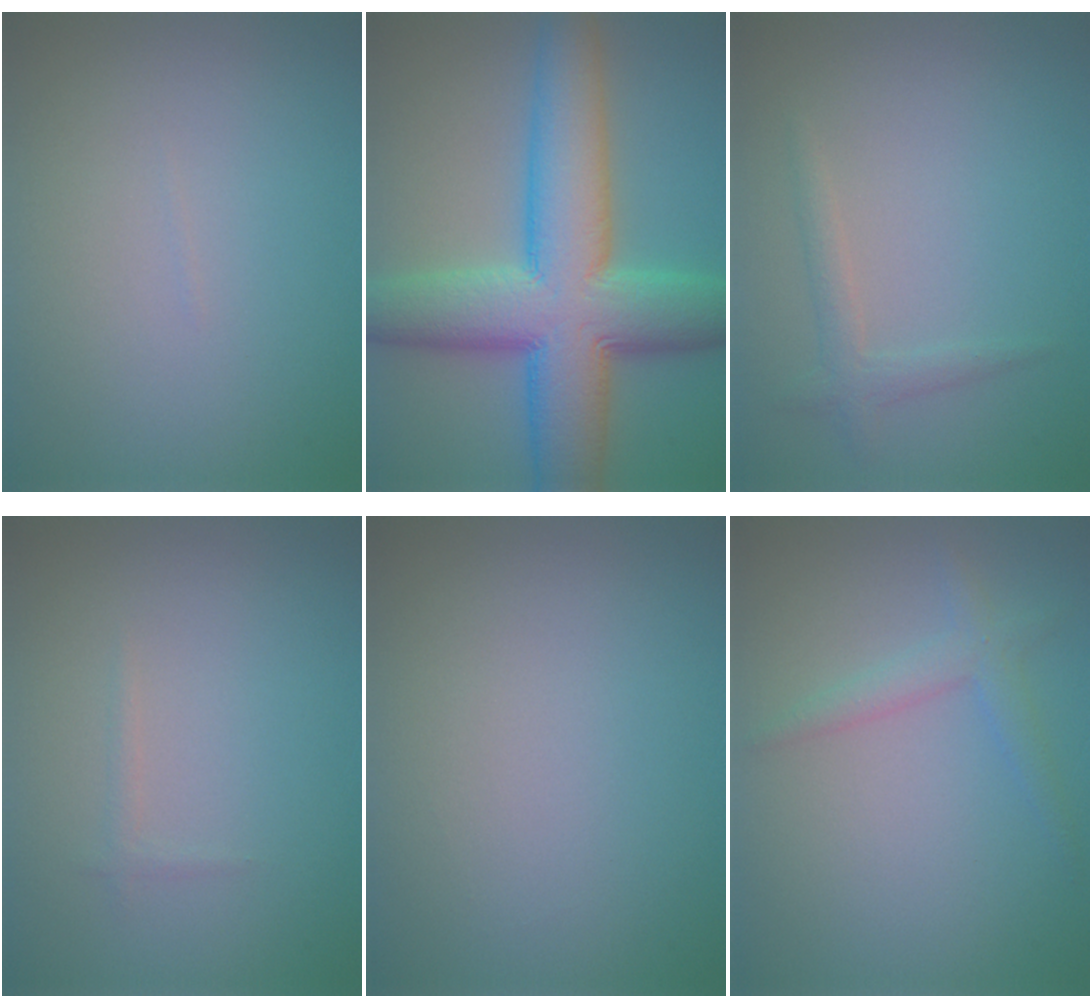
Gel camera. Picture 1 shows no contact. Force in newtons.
{"total": 11.9, "press": 11.8, "slide": 0.4}
{"total": 1.5, "press": 1.5, "slide": 0.0}
{"total": 0.5, "press": 0.5, "slide": 0.1}
{"total": 0.0}
{"total": 2.0, "press": 2.0, "slide": 0.1}